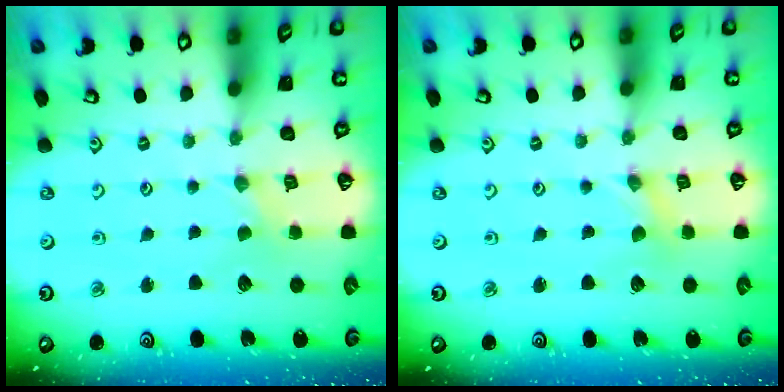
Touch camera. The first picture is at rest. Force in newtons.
{"total": 0.0}